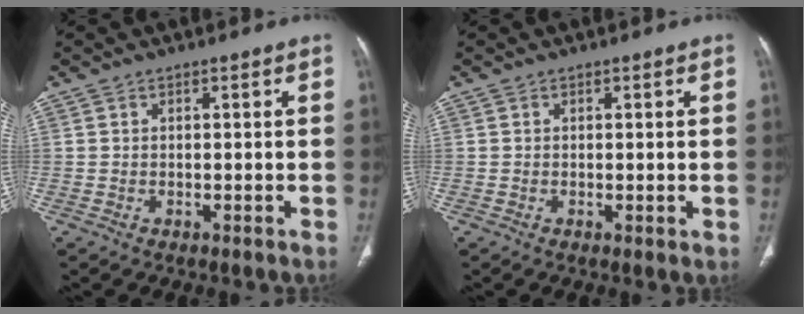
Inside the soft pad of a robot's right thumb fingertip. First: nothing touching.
{"total": 0.7, "force": [0.0, 0.1, 0.7], "torque": [-0.017, -0.005, -0.001]}